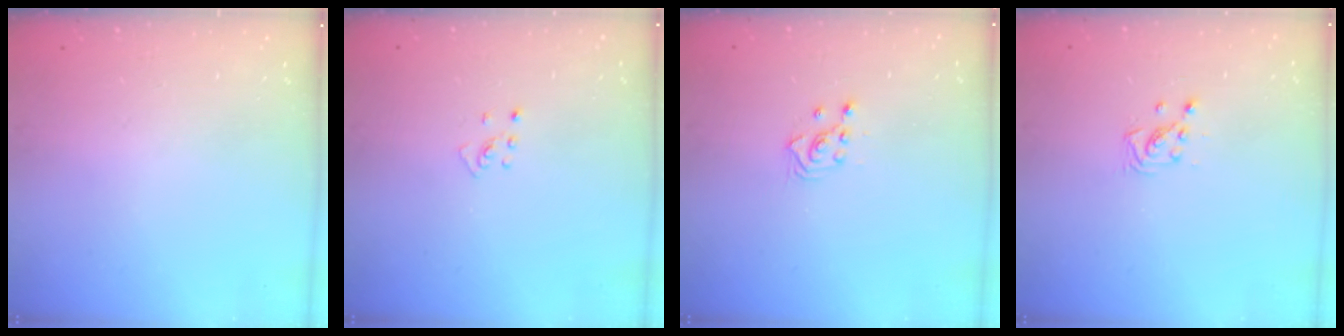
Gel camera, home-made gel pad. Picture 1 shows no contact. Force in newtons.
{"total": 2.7, "press": 2.7, "slide": 0.5}
{"total": 2.9, "press": 2.9, "slide": 0.2}
{"total": 2.9, "press": 2.9, "slide": 0.3}